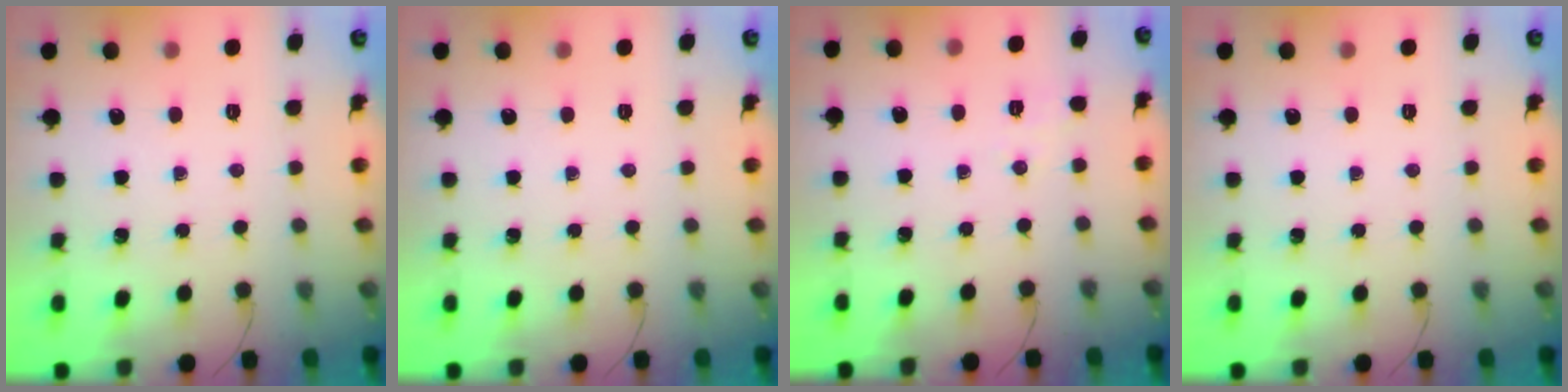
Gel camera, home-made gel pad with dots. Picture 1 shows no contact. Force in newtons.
{"total": 0.0}
{"total": 1.7, "press": 1.0, "slide": 1.3}
{"total": 0.0}